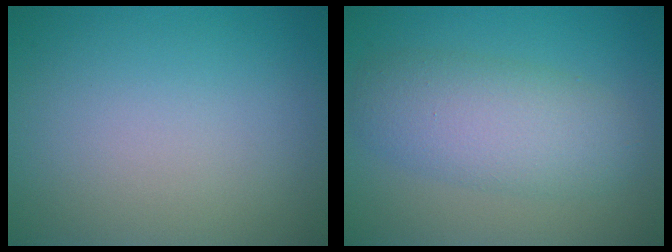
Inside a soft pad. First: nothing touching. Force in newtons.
{"total": 5.4, "press": 5.4, "slide": 0.1}